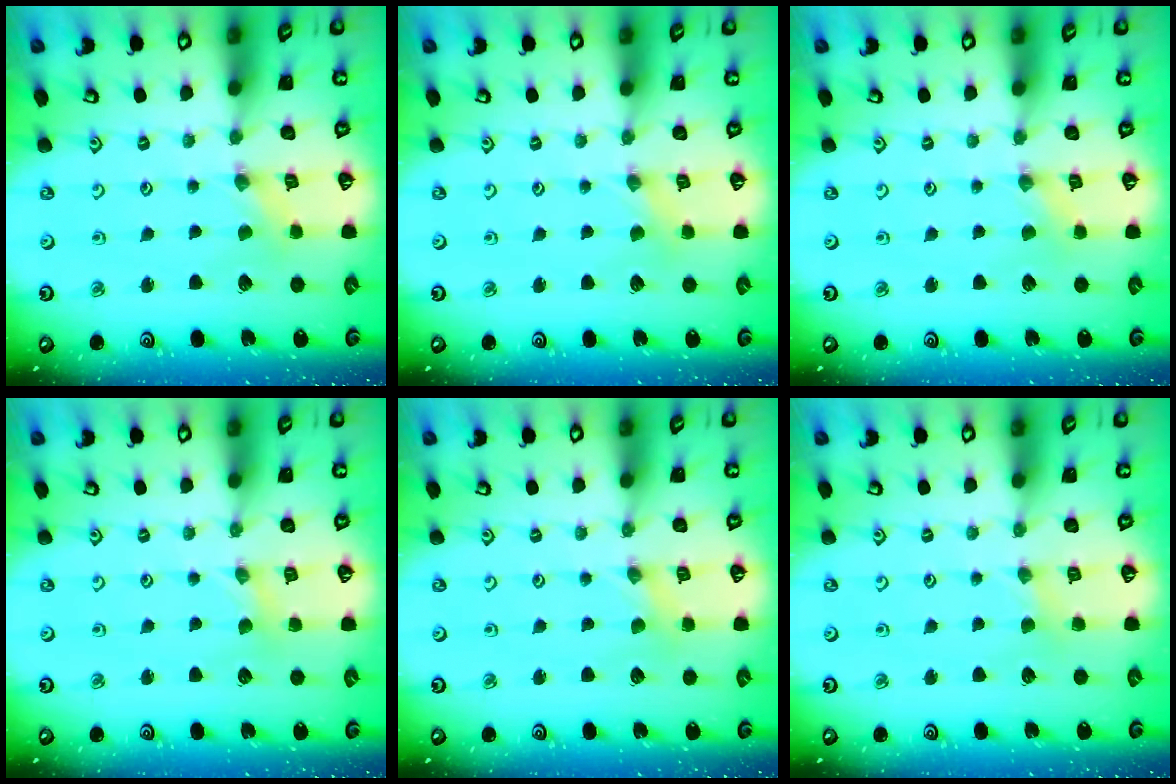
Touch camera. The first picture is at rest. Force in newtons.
{"total": 1.3, "press": 1.3, "slide": 0.2}
{"total": 0.0}
{"total": 1.7, "press": 1.7, "slide": 0.3}
{"total": 0.0}
{"total": 1.7, "press": 1.7, "slide": 0.2}